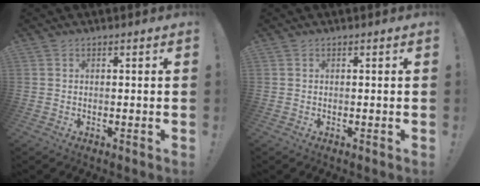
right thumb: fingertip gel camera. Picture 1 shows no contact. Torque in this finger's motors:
{"motor_torque": [-0.07, 0.07, -0.14, 0.14, 0.03]}